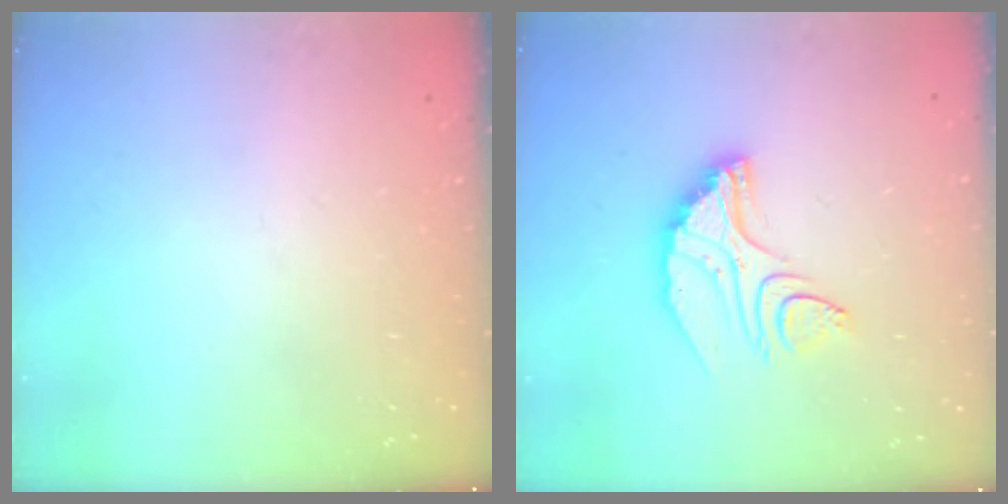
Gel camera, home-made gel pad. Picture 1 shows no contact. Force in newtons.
{"total": 10.4, "press": 10.3, "slide": 0.8}